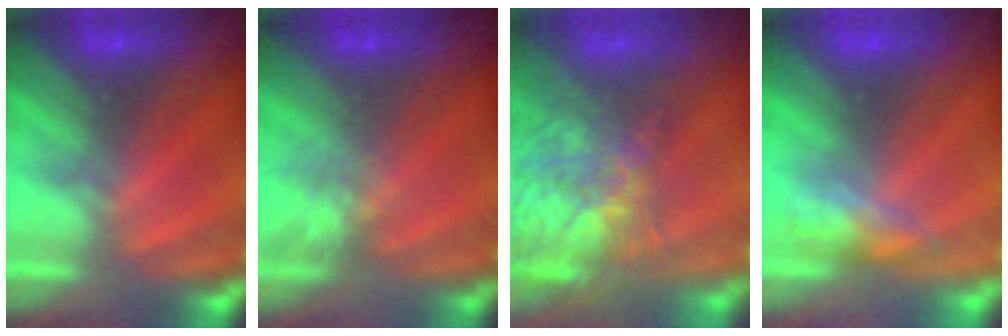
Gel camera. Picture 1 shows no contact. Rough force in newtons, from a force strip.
{"total": 2.2}
{"total": 10.5}
{"total": 2.7}